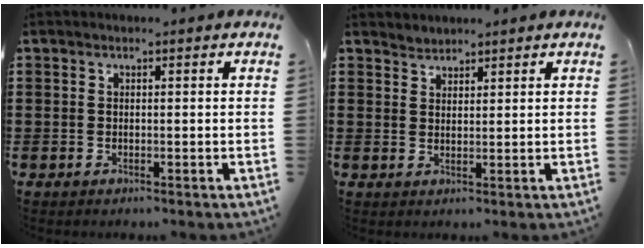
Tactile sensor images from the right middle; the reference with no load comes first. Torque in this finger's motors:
{"motor_torque": [-0.15, -0.09, 0.08, -0.02]}